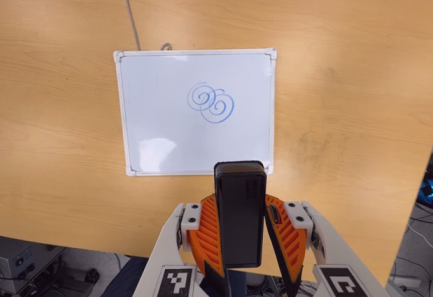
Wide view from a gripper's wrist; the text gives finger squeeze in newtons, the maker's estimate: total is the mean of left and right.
{"total": 5.6, "left": 5.6, "right": 5.6}